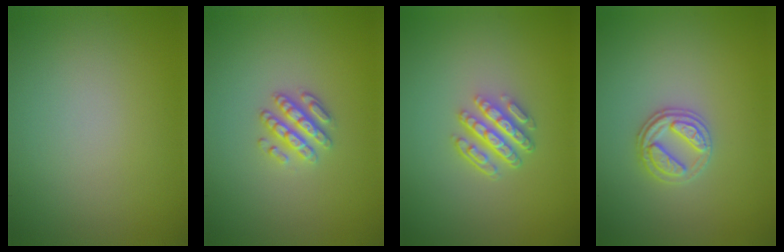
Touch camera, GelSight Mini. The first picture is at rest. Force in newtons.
{"total": 3.0, "press": 2.6, "slide": 1.5}
{"total": 4.7, "press": 3.5, "slide": 3.1}
{"total": 2.7, "press": 2.6, "slide": 0.5}